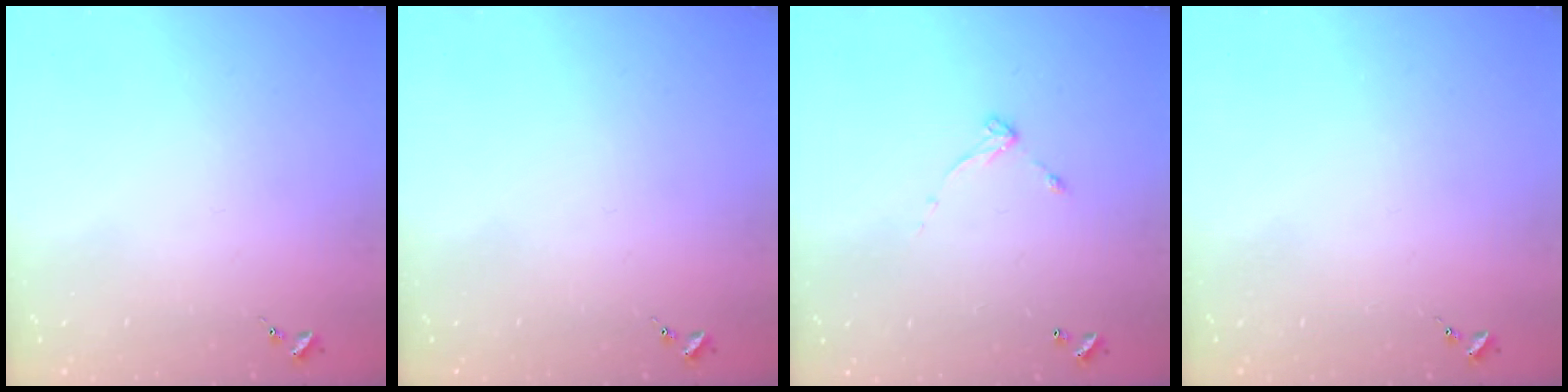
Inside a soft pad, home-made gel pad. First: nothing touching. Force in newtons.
{"total": 0.0}
{"total": 5.4, "press": 5.4, "slide": 0.3}
{"total": 0.0}